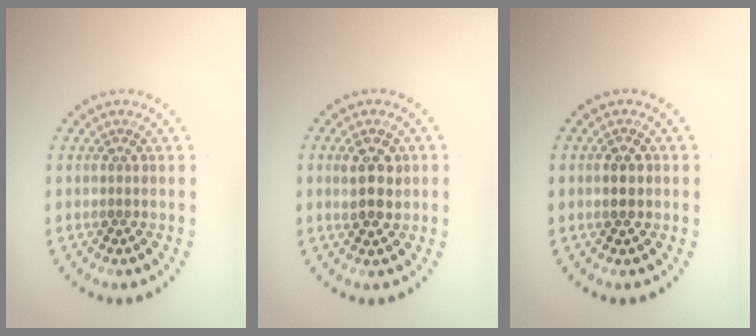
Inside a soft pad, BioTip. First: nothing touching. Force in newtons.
{"total": 2.9, "press": 2.8, "slide": 0.5}
{"total": 2.2, "press": 2.2, "slide": 0.2}